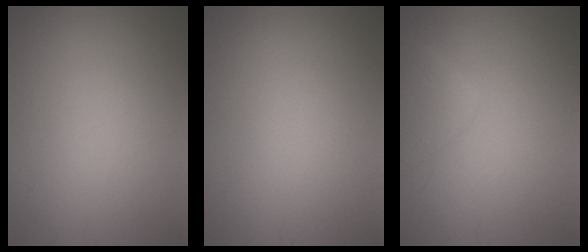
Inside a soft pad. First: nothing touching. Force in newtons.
{"total": 0.0}
{"total": 2.3, "press": 2.3, "slide": 0.2}